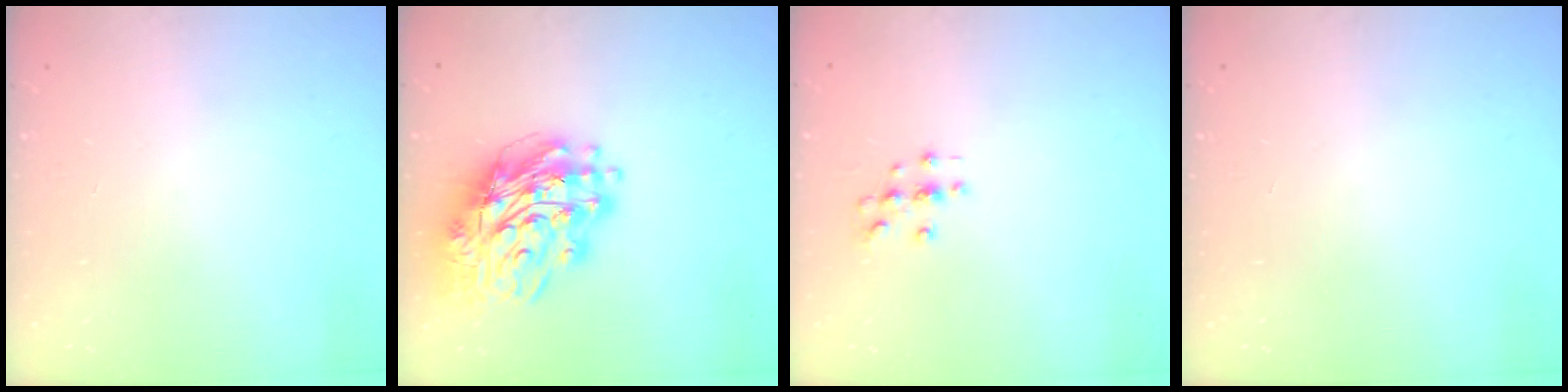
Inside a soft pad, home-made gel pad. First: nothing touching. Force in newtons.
{"total": 18.5, "press": 18.3, "slide": 3.0}
{"total": 3.2, "press": 3.2, "slide": 0.3}
{"total": 0.0}